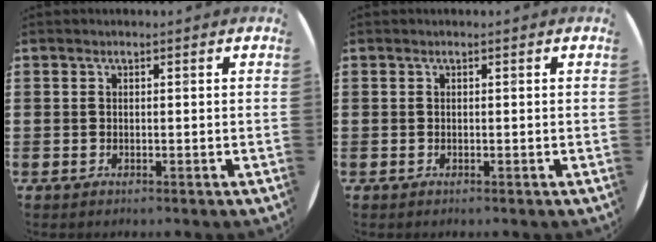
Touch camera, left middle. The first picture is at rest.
{"total": 0.0}